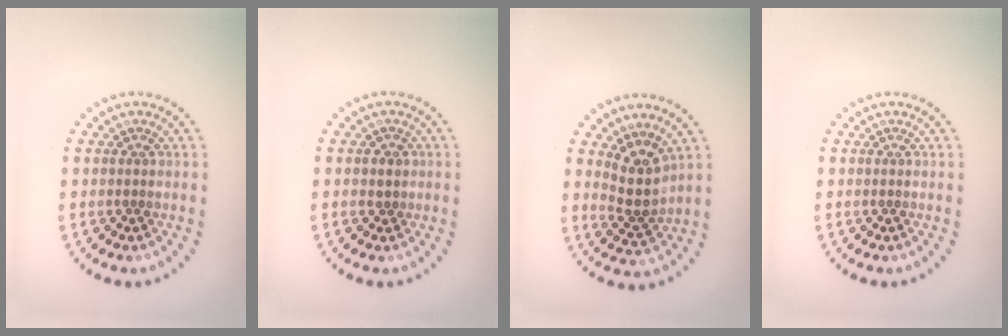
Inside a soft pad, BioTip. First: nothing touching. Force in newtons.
{"total": 0.6, "press": 0.4, "slide": 0.3}
{"total": 3.1, "press": 2.4, "slide": 2.0}
{"total": 0.0}